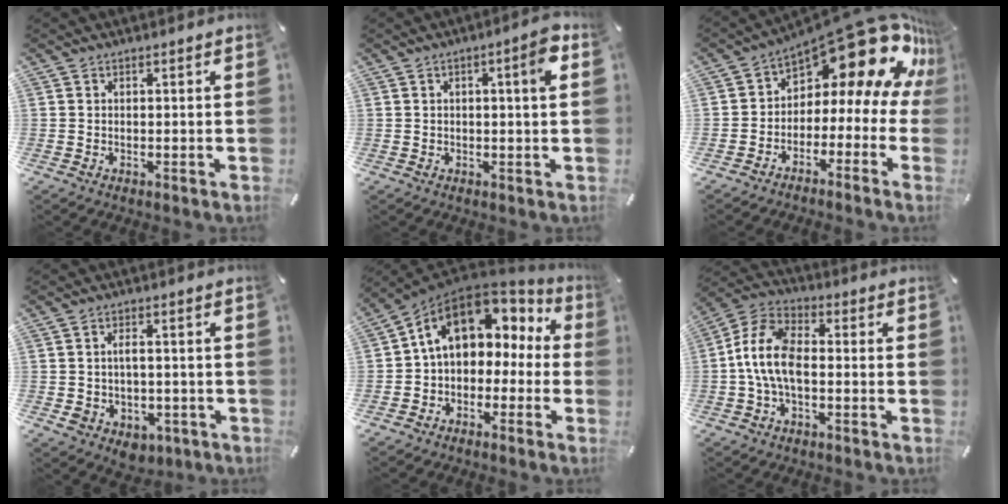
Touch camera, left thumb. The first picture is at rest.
{"total": 4.2, "force": [1.1, 0.7, 4.0], "torque": [-0.062, -0.002, 0.013]}
{"total": 18.7, "force": [10.1, 8.4, 13.2], "torque": [-0.188, -0.076, 0.171]}
{"total": 5.1, "force": [-0.3, 4.0, 3.1], "torque": [-0.052, 0.005, -0.004]}
{"total": 12.0, "force": [4.1, 8.7, 7.3], "torque": [-0.124, -0.009, 0.074]}
{"total": 10.3, "force": [-2.0, 5.9, 8.2], "torque": [-0.182, 0.007, -0.037]}